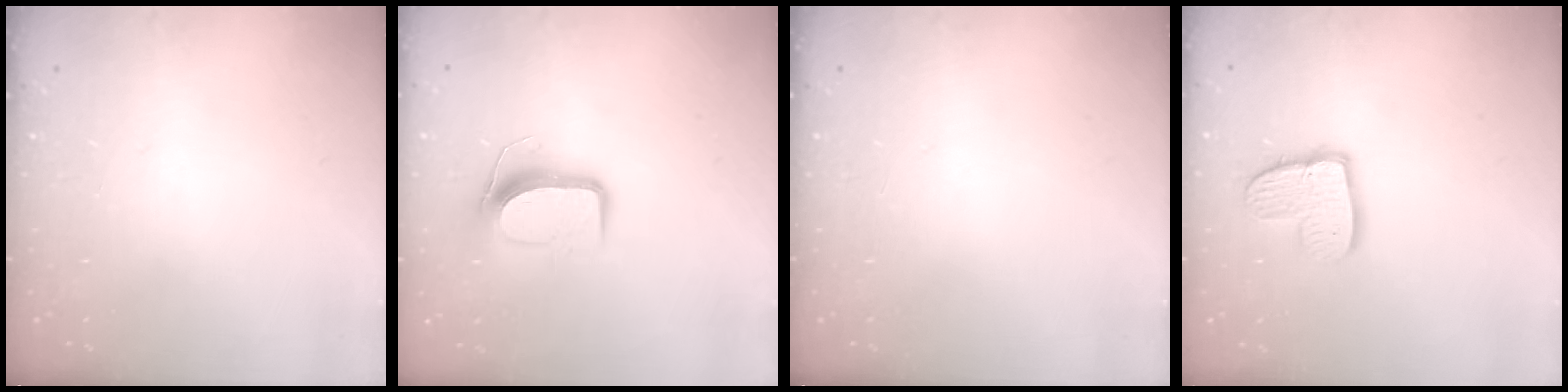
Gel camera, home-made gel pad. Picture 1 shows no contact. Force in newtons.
{"total": 9.2, "press": 9.2, "slide": 0.7}
{"total": 0.0}
{"total": 10.6, "press": 10.6, "slide": 0.8}